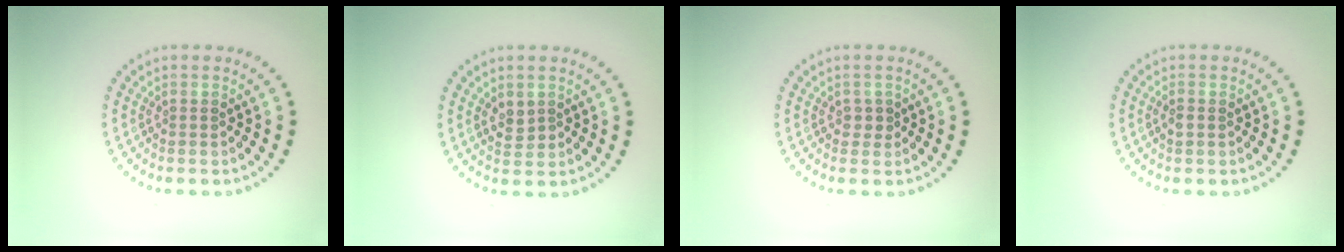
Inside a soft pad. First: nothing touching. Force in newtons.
{"total": 1.6, "press": 1.5, "slide": 0.7}
{"total": 0.9, "press": 0.8, "slide": 0.4}
{"total": 0.8, "press": 0.7, "slide": 0.3}